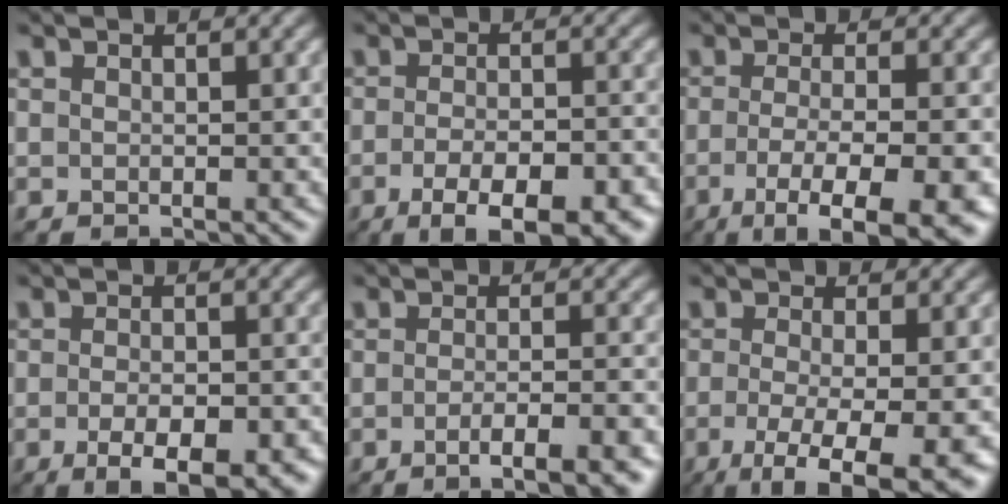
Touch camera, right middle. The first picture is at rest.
{"total": 7.9, "force": [-4.1, 2.7, 6.1], "torque": [-0.093, -0.014, -0.056]}
{"total": 8.8, "force": [-4.2, 2.5, 7.4], "torque": [-0.106, -0.014, -0.061]}
{"total": 6.4, "force": [-3.1, 2.1, 5.1], "torque": [-0.076, -0.010, -0.037]}
{"total": 5.2, "force": [-2.5, 1.3, 4.4], "torque": [-0.054, 0.001, -0.038]}
{"total": 7.7, "force": [-3.4, 2.1, 6.6], "torque": [-0.109, -0.017, -0.052]}